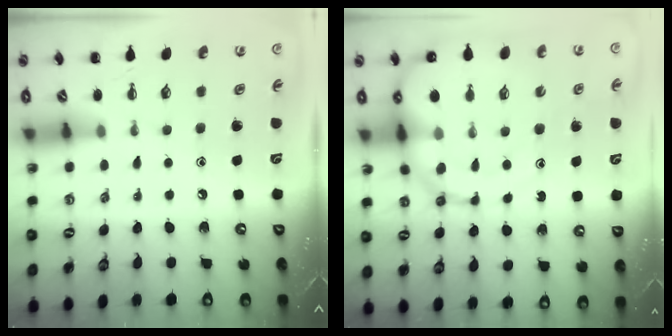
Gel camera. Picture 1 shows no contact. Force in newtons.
{"total": 15.9, "press": 15.5, "slide": 3.5}